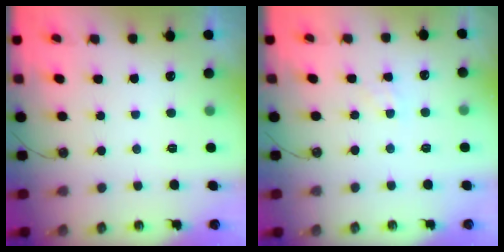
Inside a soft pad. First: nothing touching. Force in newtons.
{"total": 2.4, "press": 2.4, "slide": 0.4}